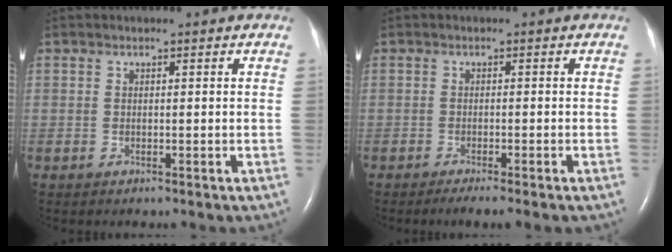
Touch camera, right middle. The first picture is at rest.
{"total": 3.3, "force": [-2.5, -0.2, 2.1], "torque": [-0.026, -0.005, -0.035]}